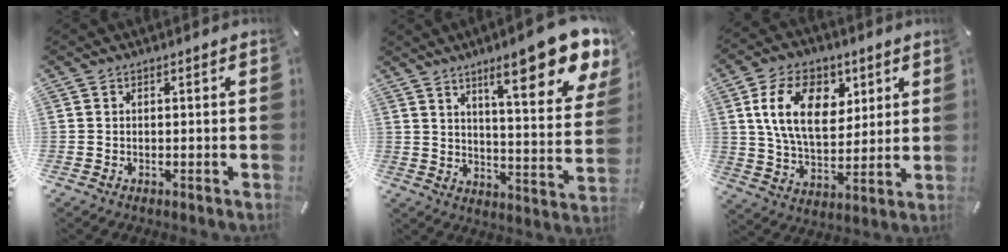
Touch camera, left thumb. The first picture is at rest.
{"total": 18.1, "force": [11.4, 4.8, 13.1], "torque": [-0.187, -0.075, 0.180]}
{"total": 15.6, "force": [5.6, 10.2, 10.4], "torque": [-0.183, -0.002, 0.097]}